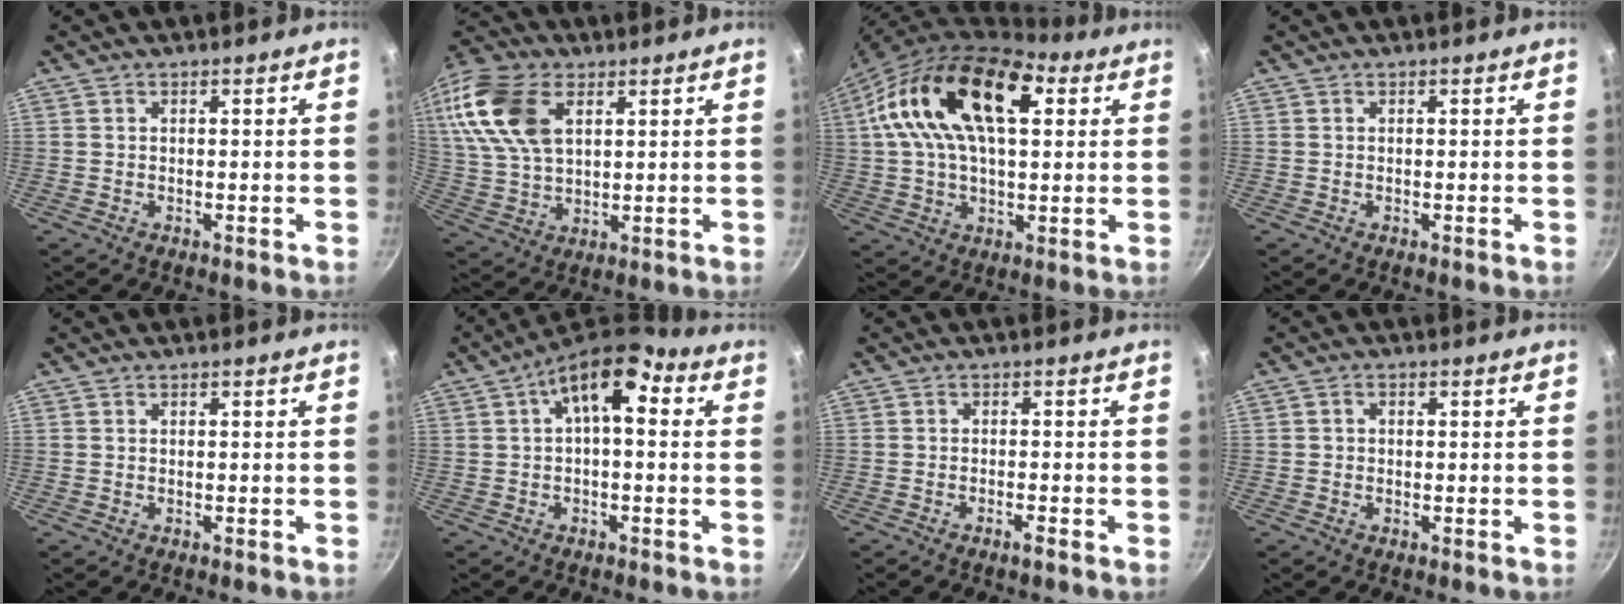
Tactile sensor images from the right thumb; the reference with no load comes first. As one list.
[{"total": 18.5, "force": [6.9, 11.3, 12.9], "torque": [-0.264, 0.000, 0.132]}, {"total": 22.0, "force": [6.2, 12.1, 17.3], "torque": [-0.298, 0.017, 0.089]}, {"total": 0.0}, {"total": 0.0}, {"total": 10.8, "force": [2.9, 5.3, 8.9], "torque": [-0.125, 0.028, 0.033]}, {"total": 1.6, "force": [-1.1, 0.0, 1.2], "torque": [-0.029, 0.010, -0.019]}, {"total": 0.9, "force": [-0.1, 0.8, 0.4], "torque": [-0.007, 0.005, -0.002]}]